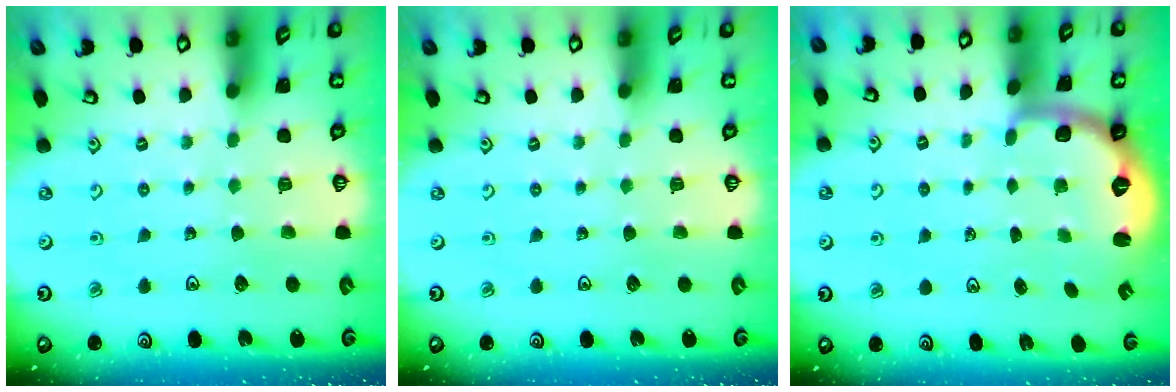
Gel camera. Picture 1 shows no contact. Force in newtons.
{"total": 0.0}
{"total": 2.6, "press": 1.6, "slide": 2.1}